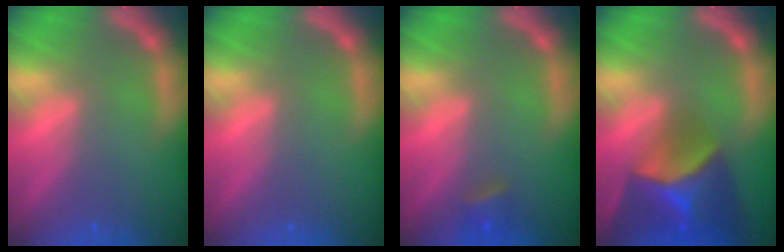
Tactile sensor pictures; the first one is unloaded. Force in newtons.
{"total": 0.0}
{"total": 1.9}
{"total": 9.9}